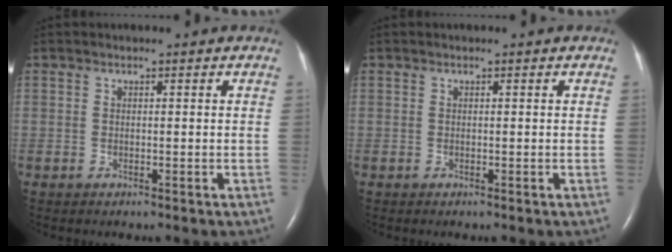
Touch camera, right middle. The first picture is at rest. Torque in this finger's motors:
{"motor_torque": [0.82, -1.32, 0.00, 0.00]}